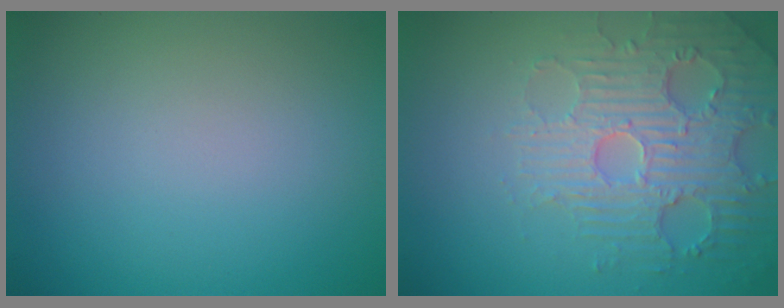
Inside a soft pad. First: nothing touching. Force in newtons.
{"total": 4.8, "press": 4.5, "slide": 1.5}